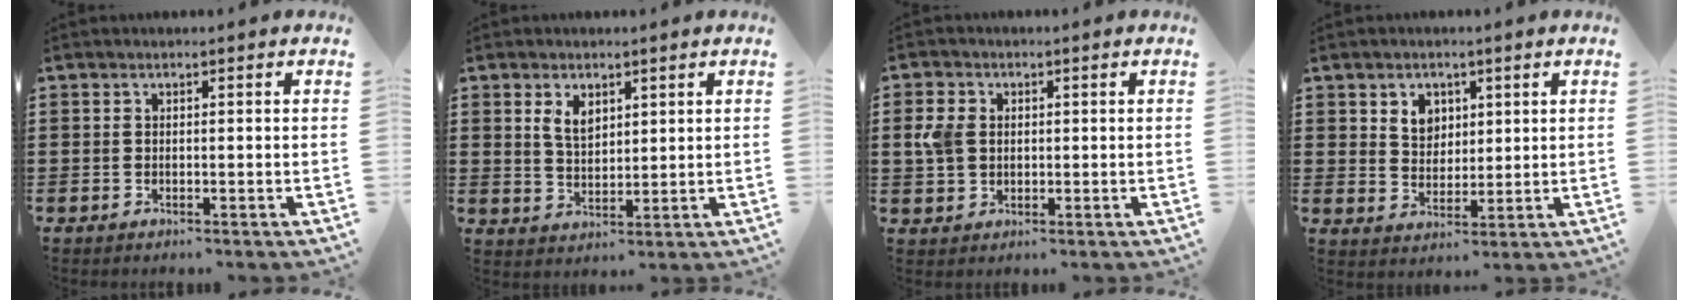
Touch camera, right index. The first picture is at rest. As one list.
[{"total": 3.7, "force": [2.0, 2.2, 2.3], "torque": [-0.052, 0.008, 0.035]}, {"total": 4.2, "force": [0.6, 3.2, 2.6], "torque": [-0.083, 0.005, 0.001]}, {"total": 4.2, "force": [2.1, 3.4, 1.2], "torque": [-0.032, 0.009, 0.037]}]